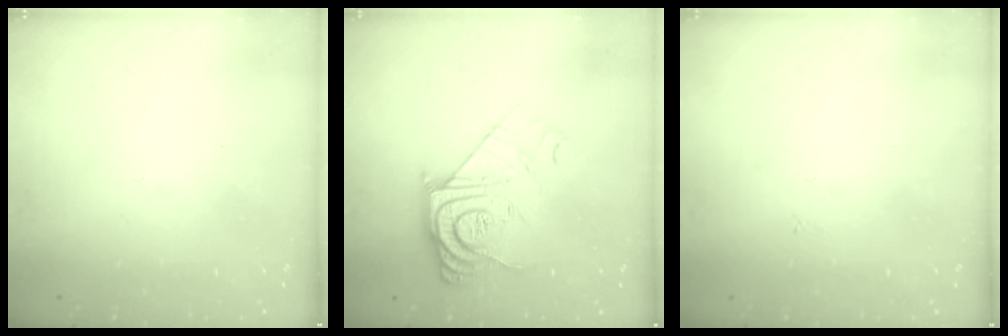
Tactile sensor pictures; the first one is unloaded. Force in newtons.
{"total": 12.3, "press": 12.3, "slide": 1.1}
{"total": 3.1, "press": 3.1, "slide": 0.4}